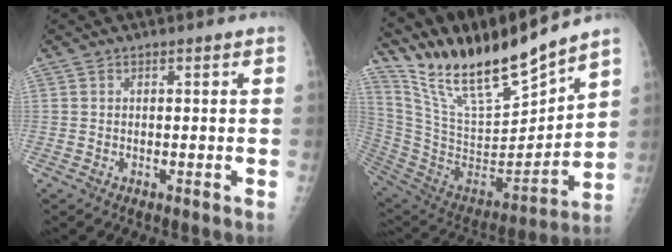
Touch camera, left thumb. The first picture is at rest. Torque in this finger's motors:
{"motor_torque": [0.48, 0.21, 1.36, -1.41, 0.11]}